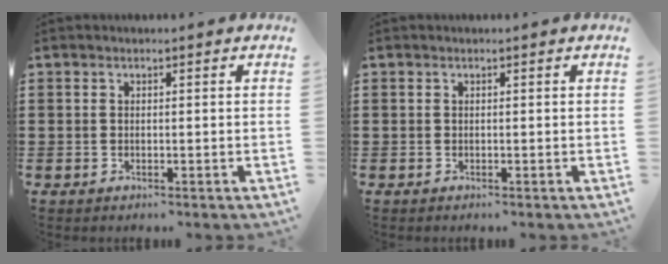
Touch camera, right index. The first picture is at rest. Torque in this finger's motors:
{"motor_torque": [0.19, 0.39, 0.08, 0.01]}